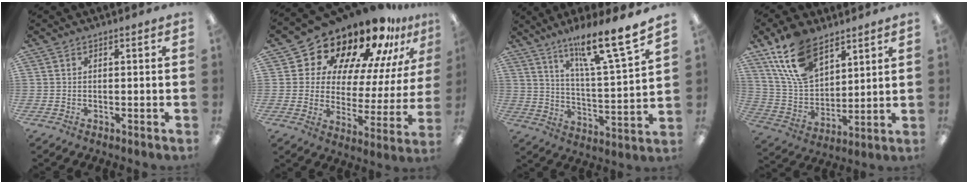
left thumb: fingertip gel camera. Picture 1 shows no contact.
{"total": 17.2, "force": [14.7, 6.8, 5.9], "torque": [-0.122, -0.128, 0.250]}
{"total": 15.3, "force": [12.5, 1.1, 8.9], "torque": [-0.145, -0.092, 0.197]}
{"total": 16.2, "force": [10.1, 9.0, 9.0], "torque": [-0.192, -0.029, 0.191]}